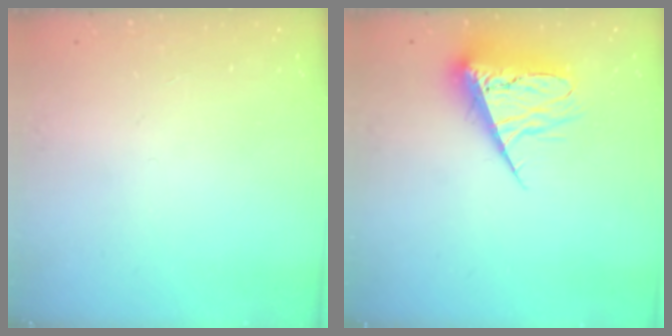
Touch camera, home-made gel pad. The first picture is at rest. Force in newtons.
{"total": 9.7, "press": 9.6, "slide": 1.0}